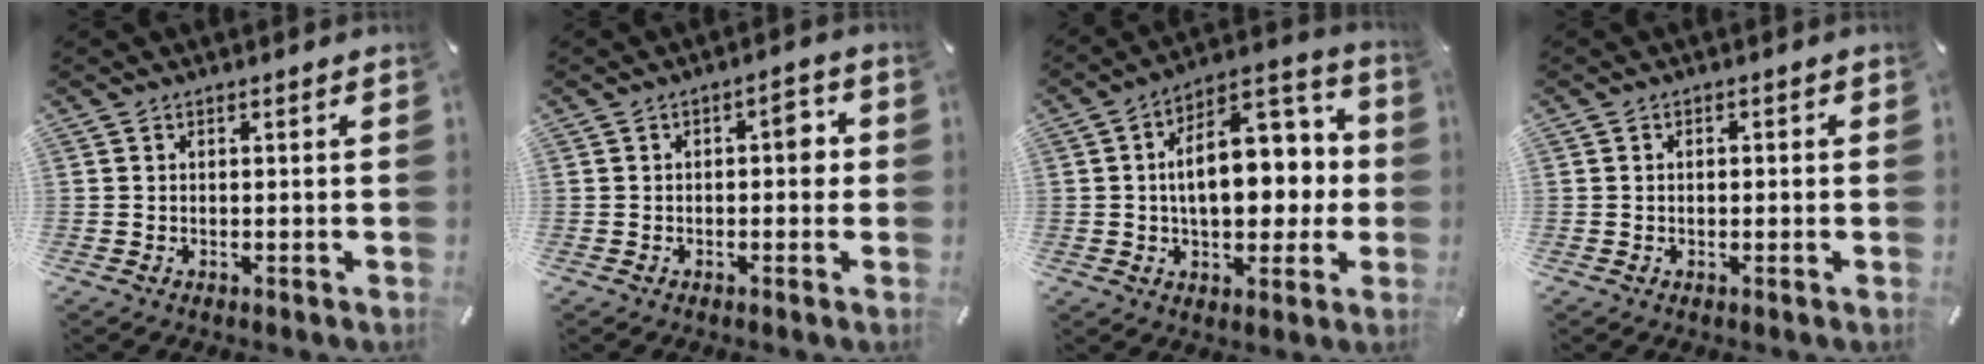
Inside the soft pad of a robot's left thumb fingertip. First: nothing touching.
{"total": 4.2, "force": [-0.1, 2.2, 3.5], "torque": [-0.045, 0.006, -0.011]}
{"total": 17.0, "force": [1.7, 10.8, 13.0], "torque": [-0.168, -0.008, 0.033]}
{"total": 1.2, "force": [-0.2, 0.9, 0.7], "torque": [-0.014, 0.005, -0.006]}